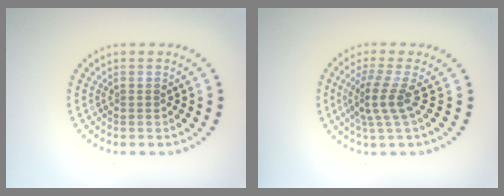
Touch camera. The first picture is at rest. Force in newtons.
{"total": 2.9, "press": 2.0, "slide": 2.1}